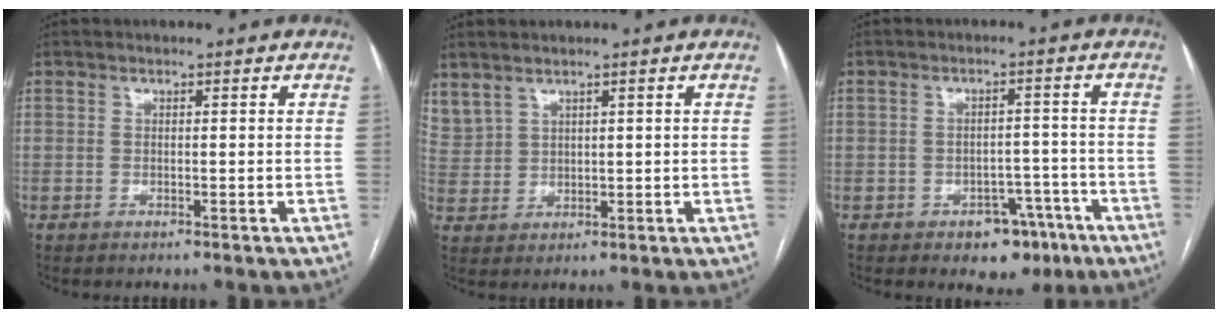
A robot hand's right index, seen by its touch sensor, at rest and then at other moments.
{"total": 6.0, "force": [4.5, 3.2, 2.2], "torque": [-0.069, 0.010, 0.114]}
{"total": 6.4, "force": [-3.8, 4.0, 3.1], "torque": [-0.026, 0.018, -0.045]}